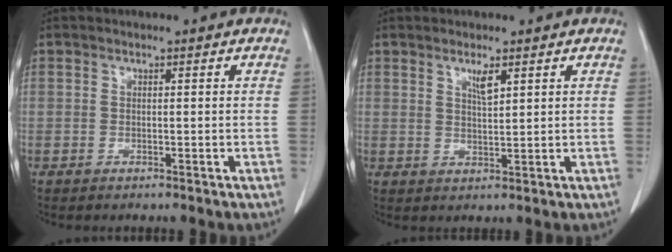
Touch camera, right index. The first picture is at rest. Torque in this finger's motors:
{"motor_torque": [0.08, 0.07, 0.05, 0.02]}